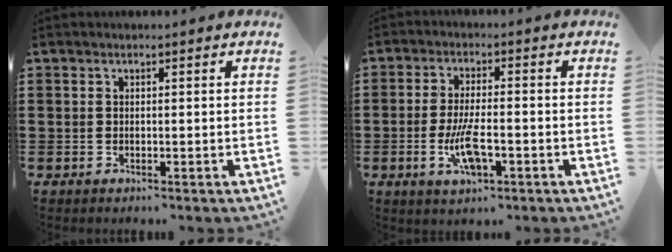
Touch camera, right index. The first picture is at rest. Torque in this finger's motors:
{"motor_torque": [1.43, 0.71, 0.27, 0.12]}